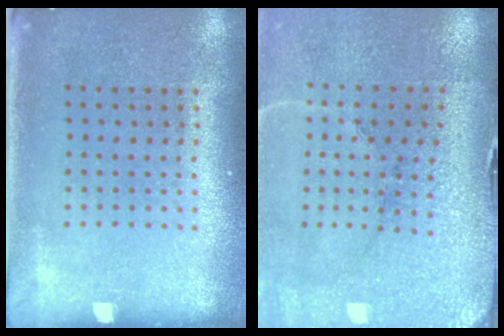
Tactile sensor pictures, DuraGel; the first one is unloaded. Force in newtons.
{"total": 3.4, "press": 3.4, "slide": 0.3}